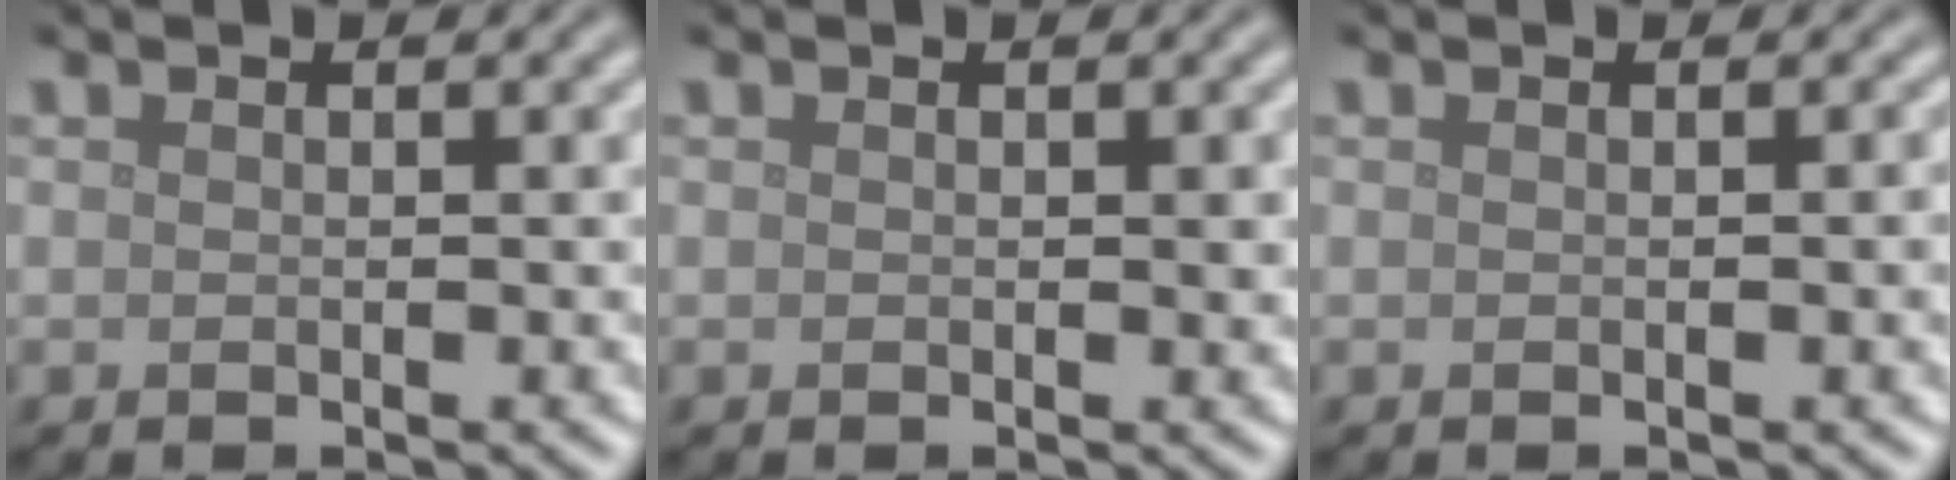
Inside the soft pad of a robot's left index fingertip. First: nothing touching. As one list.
[{"total": 0.5, "force": [0.0, 0.3, 0.4], "torque": [-0.003, -0.003, 0.000]}, {"total": 1.7, "force": [0.0, 0.5, 1.7], "torque": [-0.016, 0.003, -0.003]}]